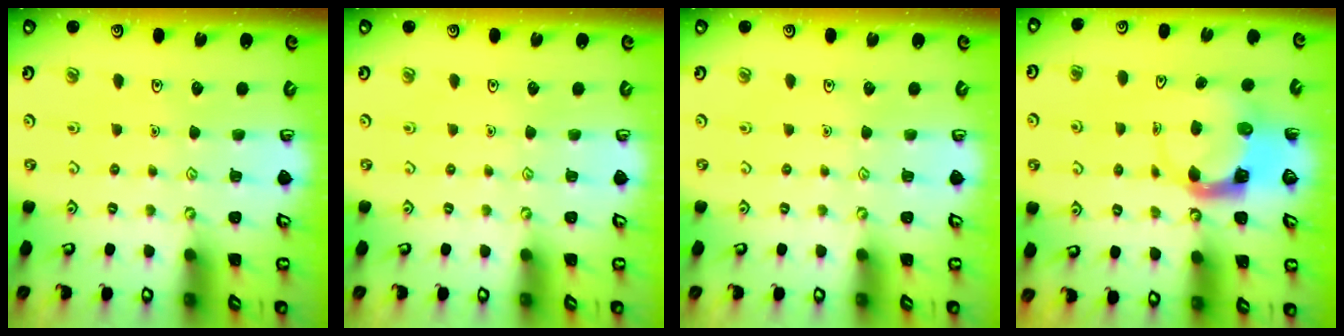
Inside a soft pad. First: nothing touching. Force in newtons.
{"total": 0.0}
{"total": 0.0}
{"total": 3.9, "press": 3.9, "slide": 0.6}